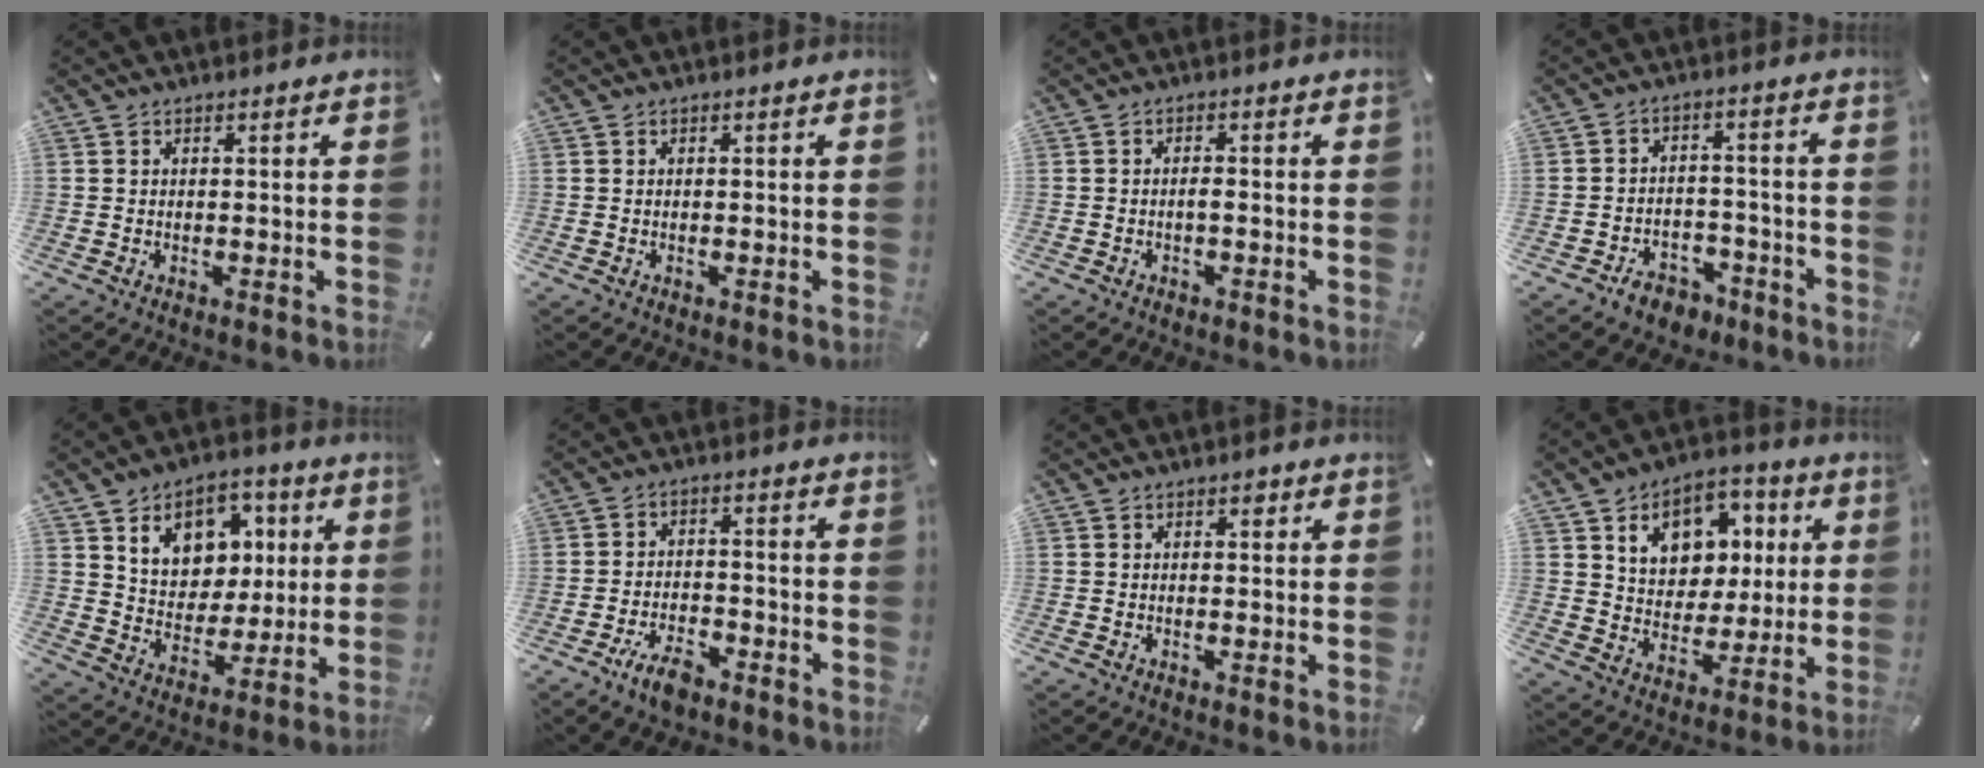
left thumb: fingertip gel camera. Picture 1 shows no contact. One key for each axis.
{"total": 0.0}
{"total": 1.2, "fx": -0.6, "fy": 0.4, "fz": 1.0, "tx": -0.019, "ty": 0.002, "tz": -0.012}
{"total": 6.4, "fx": -4.5, "fy": 4.1, "fz": 1.9, "tx": -0.025, "ty": 0.034, "tz": -0.079}
{"total": 12.2, "fx": 5.1, "fy": 10.3, "fz": 4.2, "tx": -0.071, "ty": -0.028, "tz": 0.098}
{"total": 6.0, "fx": -4.4, "fy": 2.5, "fz": 3.2, "tx": -0.065, "ty": 0.020, "tz": -0.081}
{"total": 1.2, "fx": 0.4, "fy": 0.9, "fz": 0.7, "tx": -0.007, "ty": 0.003, "tz": 0.004}
{"total": 12.2, "fx": 4.5, "fy": 10.4, "fz": 4.8, "tx": -0.075, "ty": -0.021, "tz": 0.085}